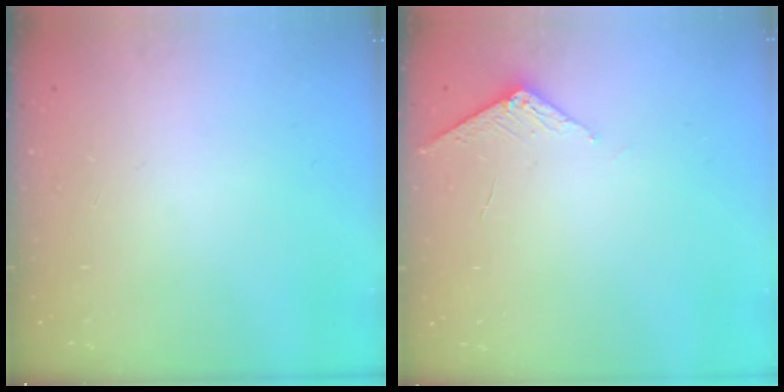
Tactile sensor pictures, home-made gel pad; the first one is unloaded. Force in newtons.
{"total": 2.7, "press": 2.7, "slide": 0.3}